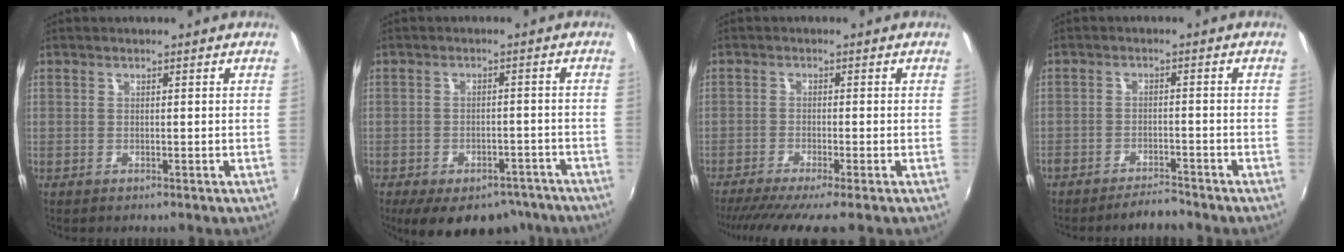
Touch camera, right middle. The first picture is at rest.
{"total": 15.4, "force": [-11.4, 7.4, 7.2], "torque": [-0.145, -0.008, -0.140]}
{"total": 7.9, "force": [-6.5, -0.5, 4.5], "torque": [-0.097, -0.027, -0.105]}
{"total": 4.7, "force": [-4.4, 0.9, 1.3], "torque": [-0.043, -0.002, -0.070]}